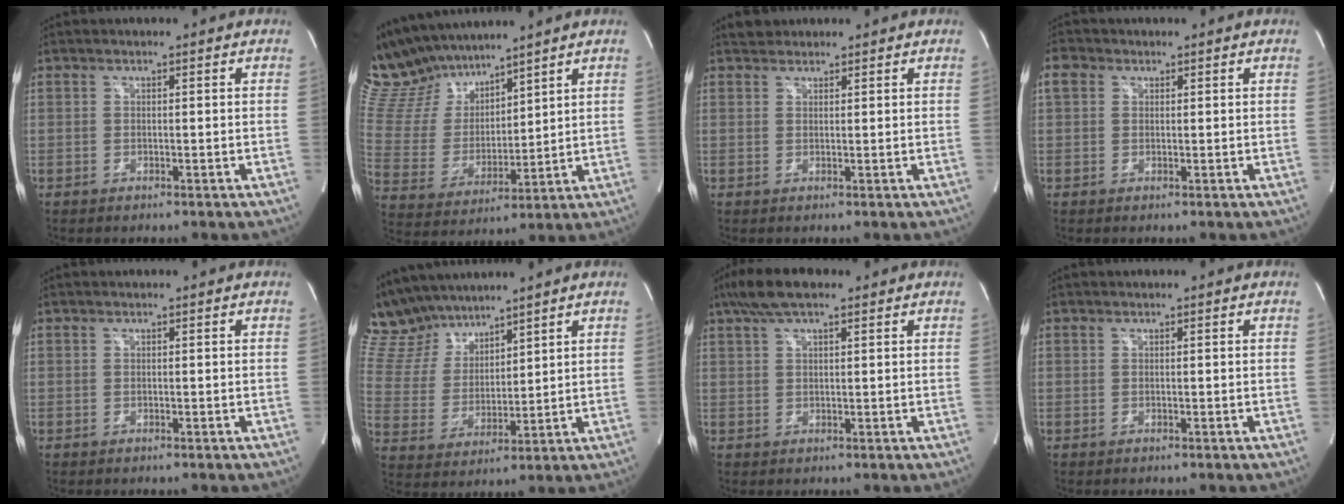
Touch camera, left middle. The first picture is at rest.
{"total": 13.8, "force": [12.4, 4.5, 4.0], "torque": [-0.098, 0.022, 0.254]}
{"total": 1.8, "force": [1.6, 0.7, 0.0], "torque": [-0.003, 0.012, 0.026]}
{"total": 2.6, "force": [1.1, 2.1, 1.1], "torque": [-0.028, 0.017, 0.021]}
{"total": 0.0}
{"total": 11.3, "force": [10.1, 4.2, 2.8], "torque": [-0.074, 0.024, 0.206]}
{"total": 6.6, "force": [4.5, 1.8, 4.4], "torque": [-0.094, 0.024, 0.082]}
{"total": 0.0}